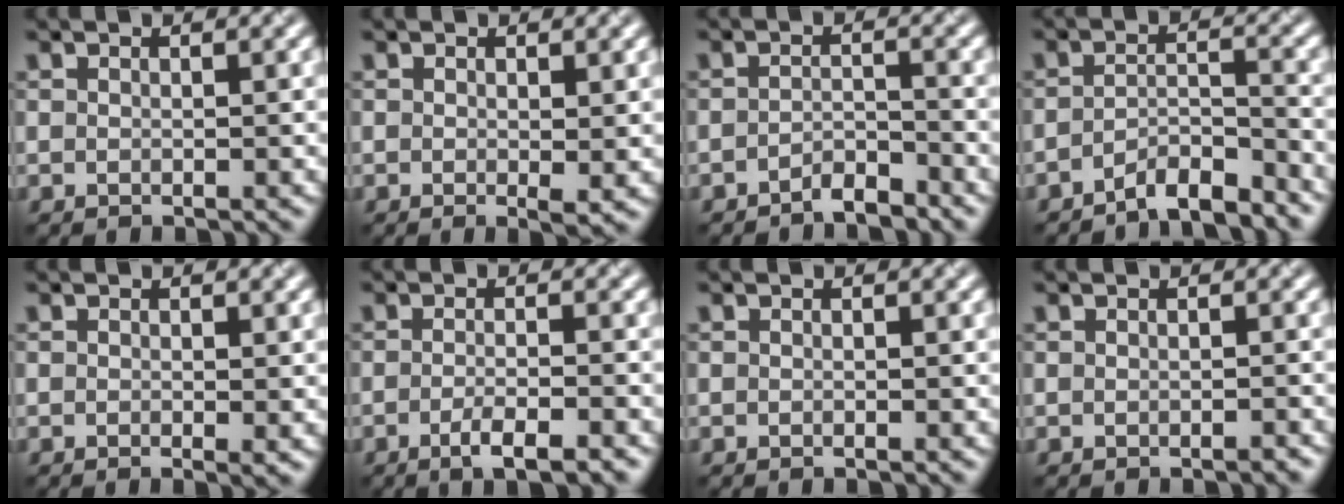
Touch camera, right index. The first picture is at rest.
{"total": 1.5, "force": [-0.1, 0.3, 1.5], "torque": [-0.021, -0.007, 0.002]}
{"total": 2.2, "force": [-2.0, 0.4, 0.7], "torque": [-0.014, 0.006, -0.039]}
{"total": 4.4, "force": [-4.0, 0.7, 1.6], "torque": [-0.023, 0.010, -0.072]}
{"total": 1.3, "force": [-0.3, 0.2, 1.2], "torque": [-0.017, -0.005, -0.002]}
{"total": 3.2, "force": [-1.9, 0.8, 2.5], "torque": [-0.039, 0.000, -0.035]}
{"total": 0.0}
{"total": 1.2, "force": [-0.6, 0.3, 1.0], "torque": [-0.010, -0.001, -0.005]}